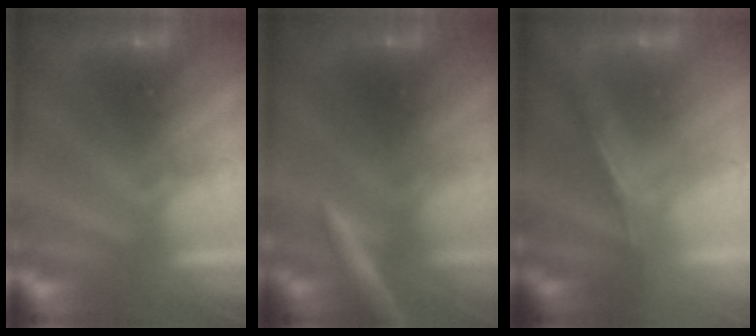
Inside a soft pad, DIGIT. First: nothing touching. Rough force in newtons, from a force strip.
{"total": 2.9}
{"total": 1.9}